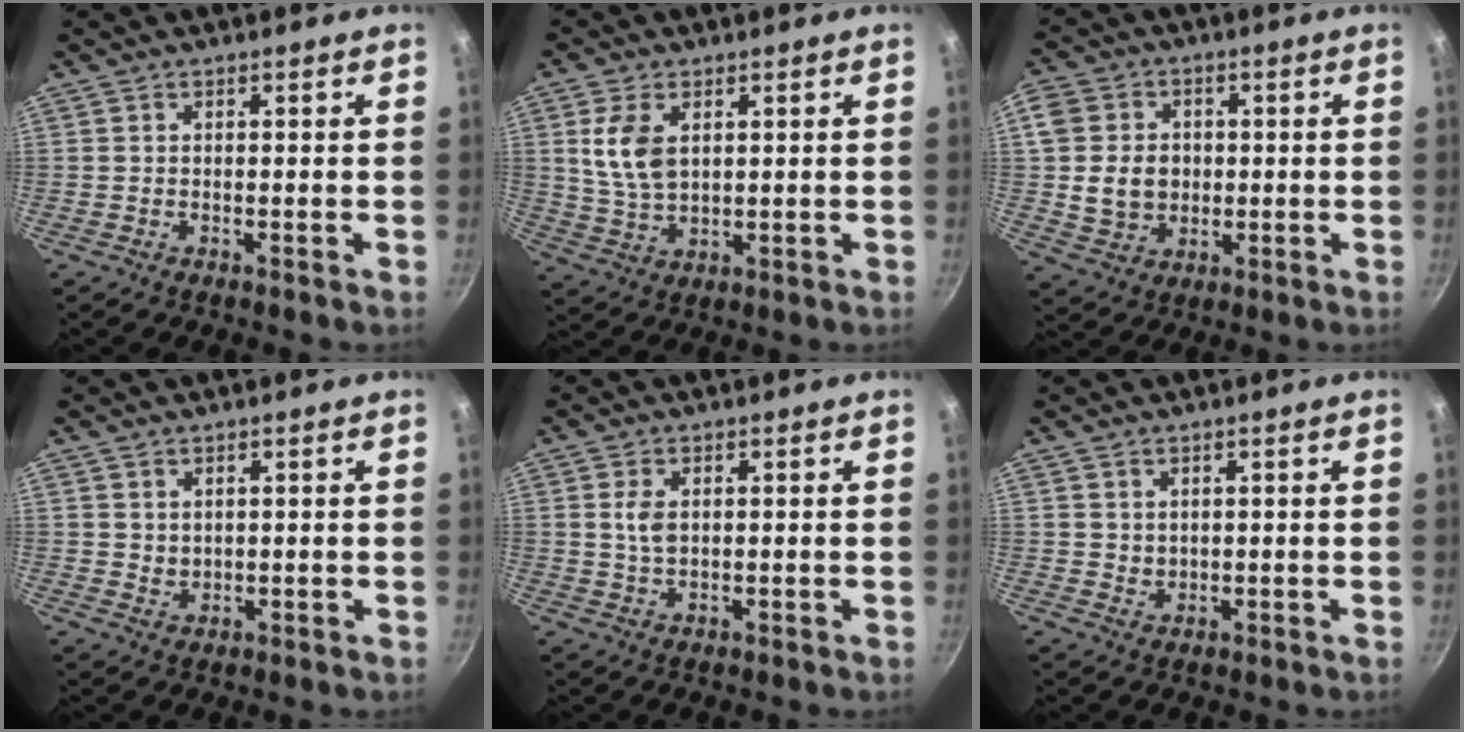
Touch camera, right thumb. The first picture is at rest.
{"total": 8.0, "force": [2.2, 4.8, 6.0], "torque": [-0.115, -0.014, 0.048]}
{"total": 10.1, "force": [0.0, 8.7, 5.1], "torque": [-0.078, 0.006, -0.003]}
{"total": 1.9, "force": [0.9, 1.5, 0.7], "torque": [-0.003, -0.008, 0.021]}
{"total": 3.4, "force": [0.8, 2.0, 2.7], "torque": [-0.047, -0.003, 0.016]}
{"total": 1.6, "force": [0.8, 1.3, 0.5], "torque": [-0.001, -0.006, 0.017]}